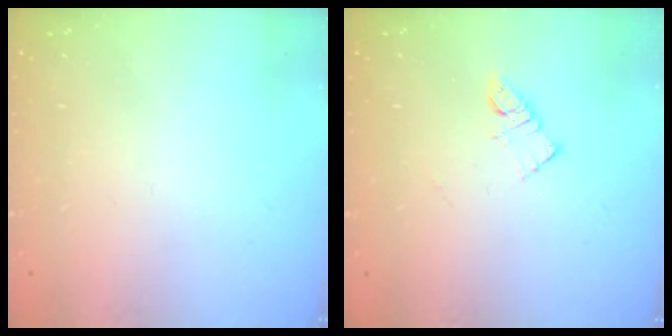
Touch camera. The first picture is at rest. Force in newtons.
{"total": 4.1, "press": 4.1, "slide": 0.4}